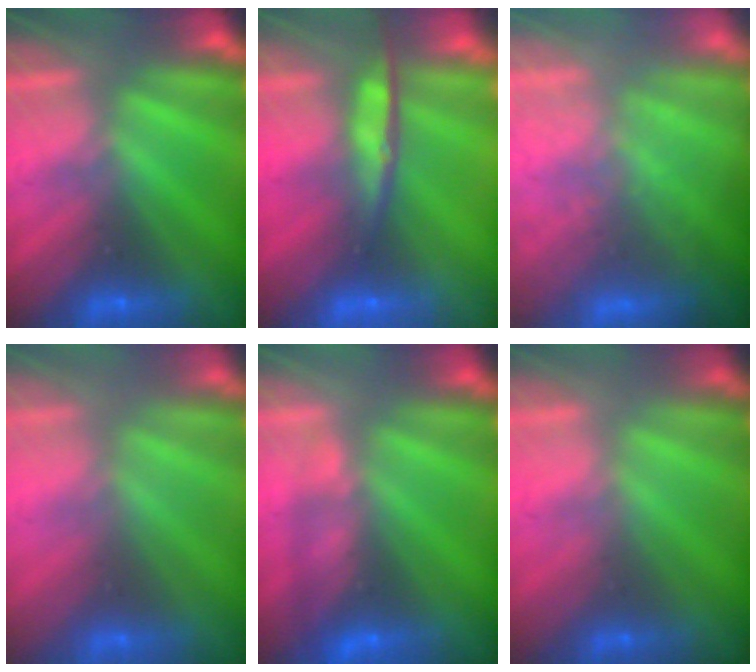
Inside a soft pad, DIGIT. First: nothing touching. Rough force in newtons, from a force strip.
{"total": 7.4}
{"total": 7.5}
{"total": 2.4}
{"total": 4.7}
{"total": 2.0}